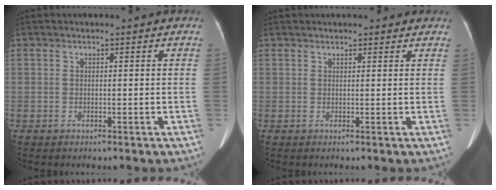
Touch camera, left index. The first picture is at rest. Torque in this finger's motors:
{"motor_torque": [1.01, -1.13, 0.14, 0.10]}